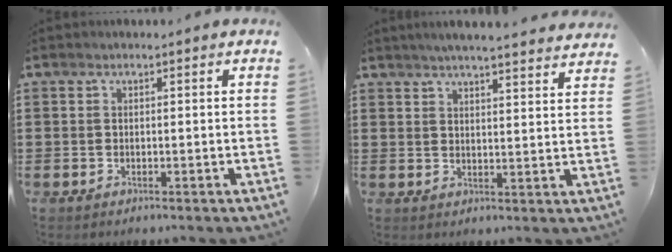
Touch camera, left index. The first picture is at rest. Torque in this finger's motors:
{"motor_torque": [1.23, -0.91, 0.25, 0.09]}